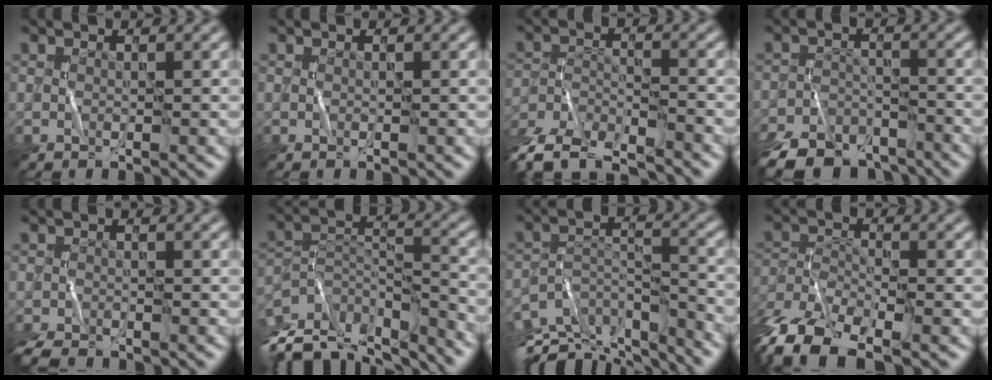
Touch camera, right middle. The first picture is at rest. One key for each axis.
{"total": 0.0}
{"total": 9.1, "fx": -8.5, "fy": 2.4, "fz": 2.1, "tx": -0.038, "ty": -0.015, "tz": -0.144}
{"total": 8.6, "fx": -7.4, "fy": 3.5, "fz": 2.6, "tx": -0.050, "ty": -0.020, "tz": -0.124}
{"total": 3.0, "fx": -2.8, "fy": 0.5, "fz": 1.0, "tx": -0.031, "ty": -0.011, "tz": -0.057}
{"total": 11.3, "fx": -9.1, "fy": 4.7, "fz": 4.6, "tx": -0.090, "ty": 0.021, "tz": -0.134}
{"total": 13.0, "fx": -11.8, "fy": 3.7, "fz": 4.0, "tx": -0.077, "ty": 0.002, "tz": -0.160}
{"total": 8.6, "fx": -6.4, "fy": 3.4, "fz": 4.7, "tx": -0.094, "ty": -0.007, "tz": -0.129}